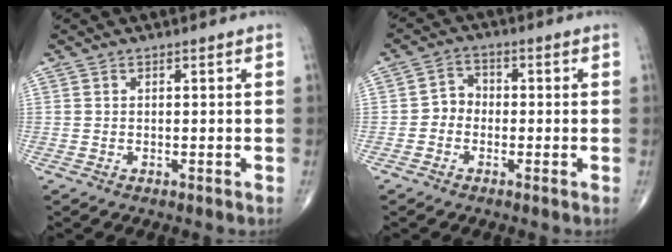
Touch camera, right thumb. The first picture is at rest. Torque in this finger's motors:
{"motor_torque": [-0.01, -0.02, 0.12, 0.22, 0.06]}